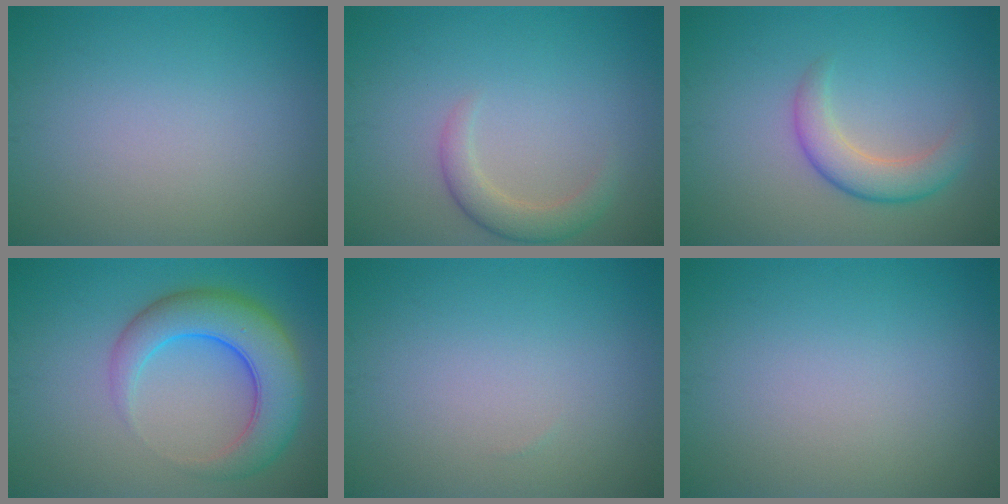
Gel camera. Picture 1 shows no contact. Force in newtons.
{"total": 2.5, "press": 2.5, "slide": 0.2}
{"total": 3.5, "press": 3.5, "slide": 0.1}
{"total": 7.1, "press": 7.1, "slide": 0.2}
{"total": 0.0}
{"total": 0.0}